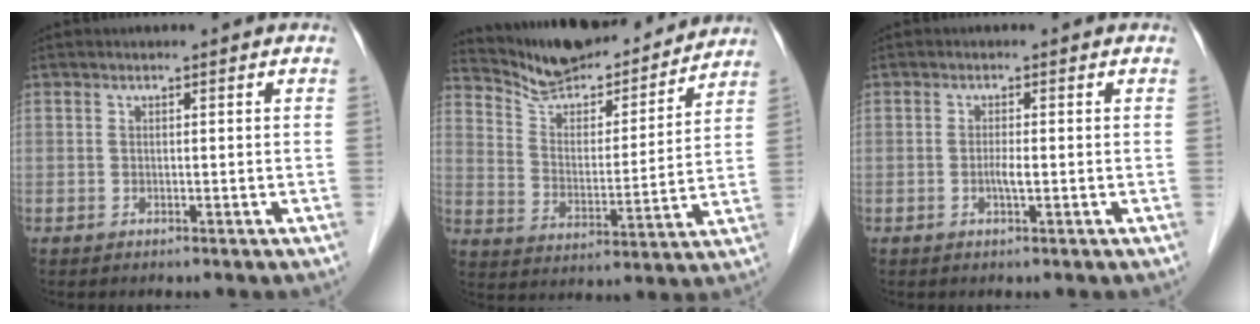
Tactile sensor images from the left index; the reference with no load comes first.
{"total": 16.2, "force": [15.3, 3.3, 4.3], "torque": [-0.068, -0.010, 0.236]}
{"total": 1.5, "force": [-0.6, 0.1, 1.4], "torque": [-0.028, -0.004, -0.013]}